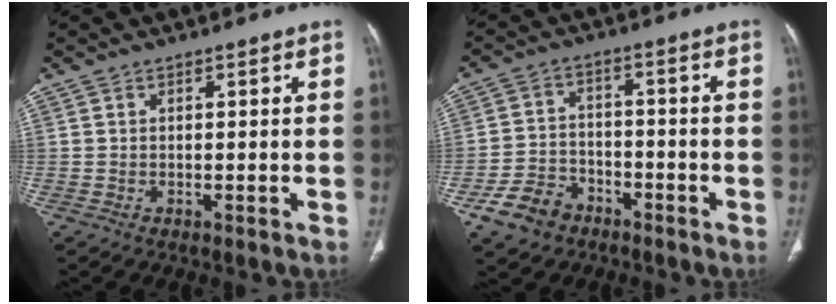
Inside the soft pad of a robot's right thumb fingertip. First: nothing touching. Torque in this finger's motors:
{"motor_torque": [2.32, 2.69, 0.38, 0.08, 0.16]}